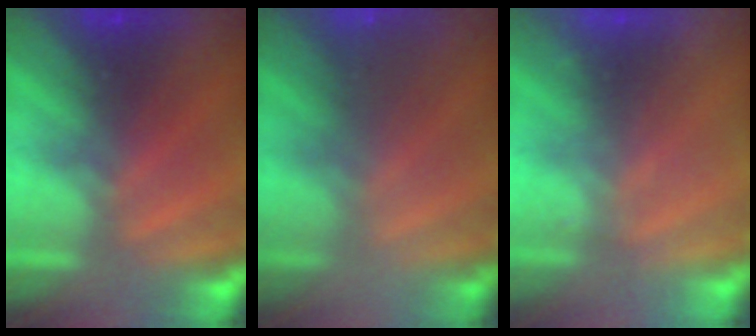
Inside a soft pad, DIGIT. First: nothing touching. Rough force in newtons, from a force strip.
{"total": 2.3}
{"total": 2.2}